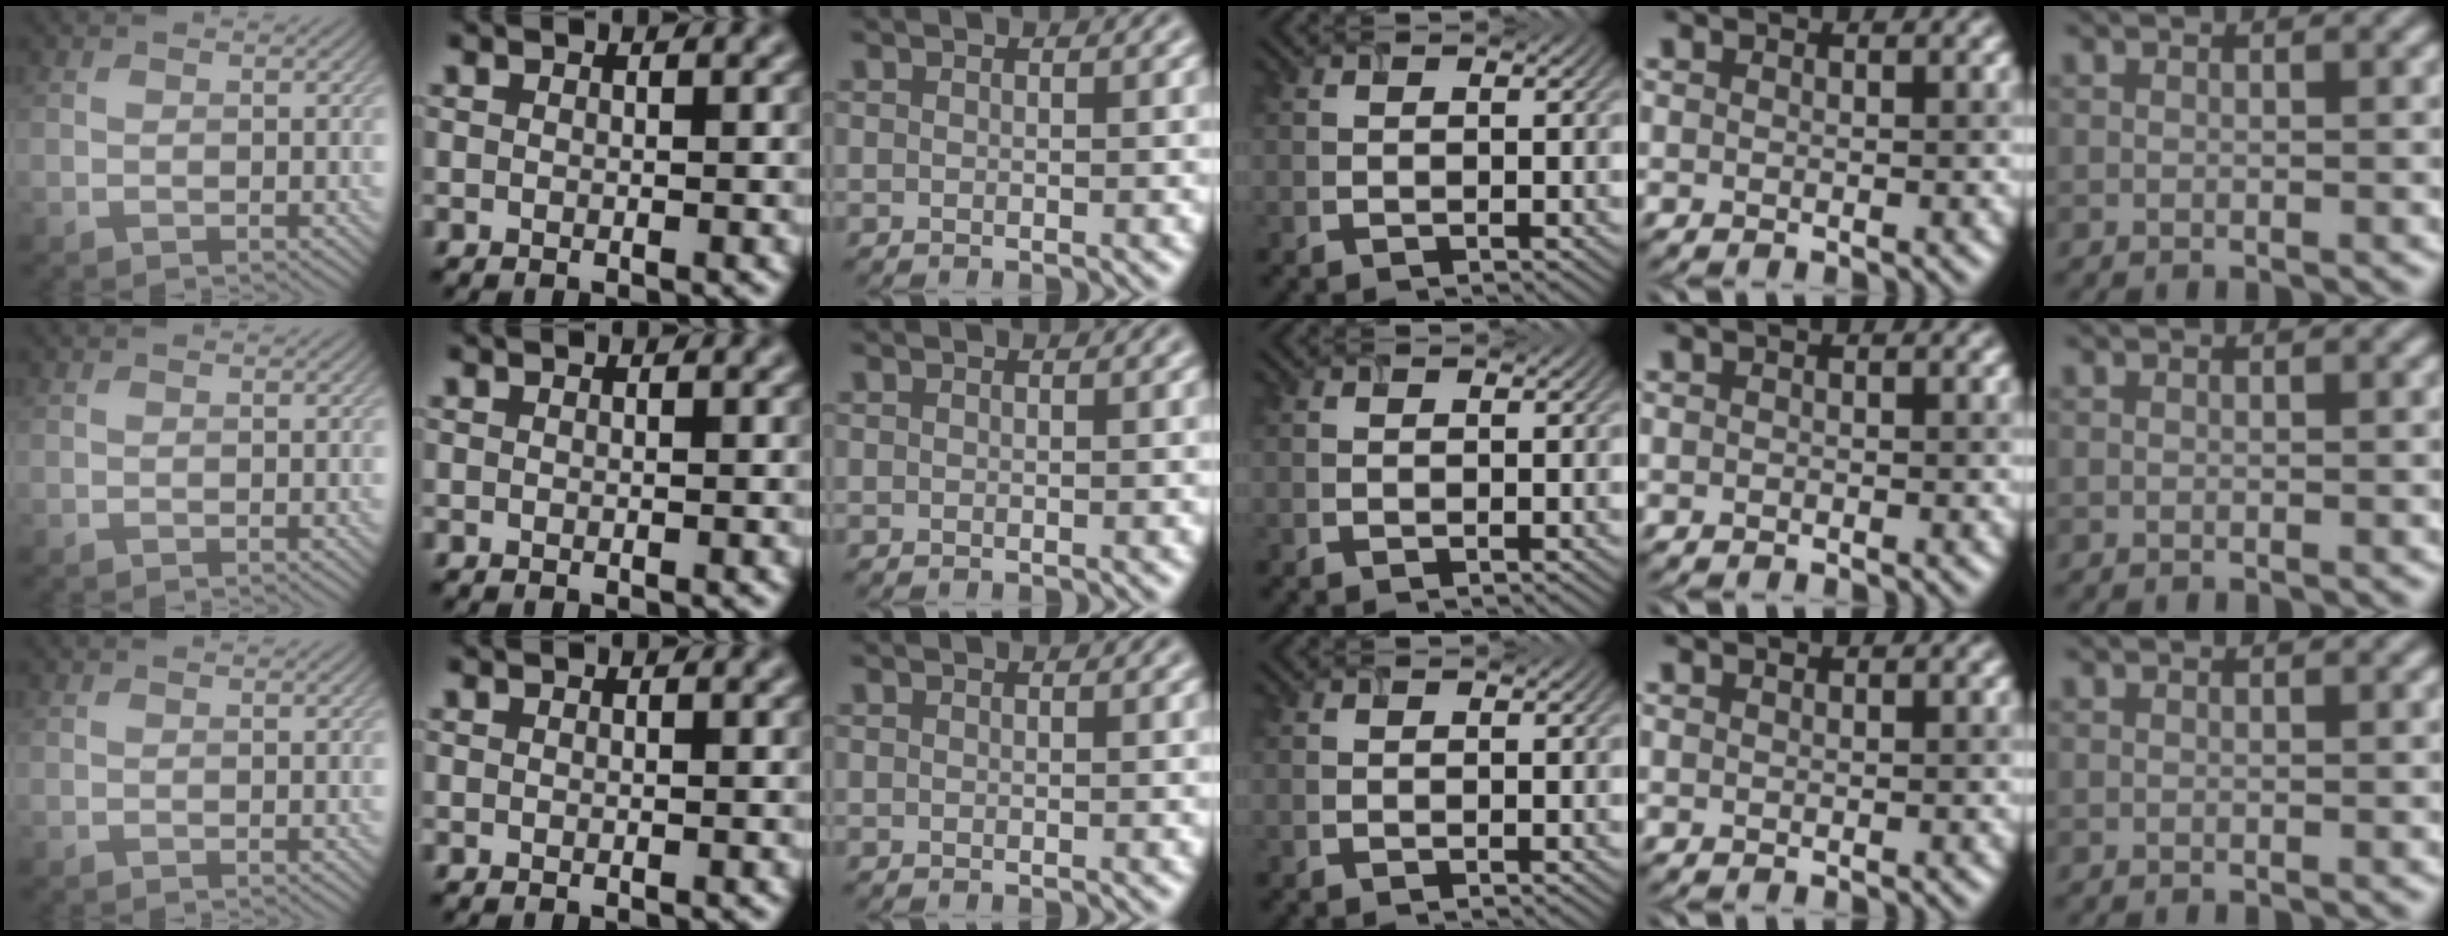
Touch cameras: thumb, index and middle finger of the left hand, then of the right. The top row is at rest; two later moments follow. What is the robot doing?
{"motion": "insert", "object": "airpods case & airpods"}